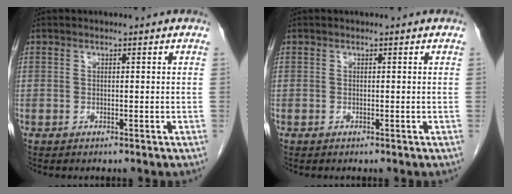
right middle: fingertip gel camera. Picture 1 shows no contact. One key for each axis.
{"total": 0.0}